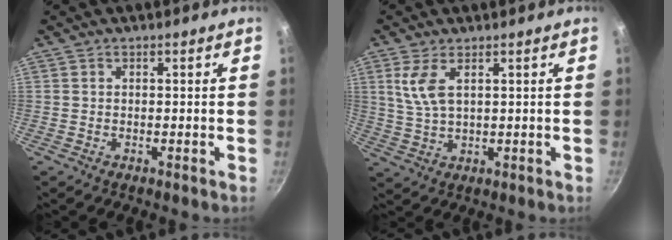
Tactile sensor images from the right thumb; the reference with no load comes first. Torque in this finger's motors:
{"motor_torque": [-0.30, 0.18, -0.13, 0.04, 0.09]}